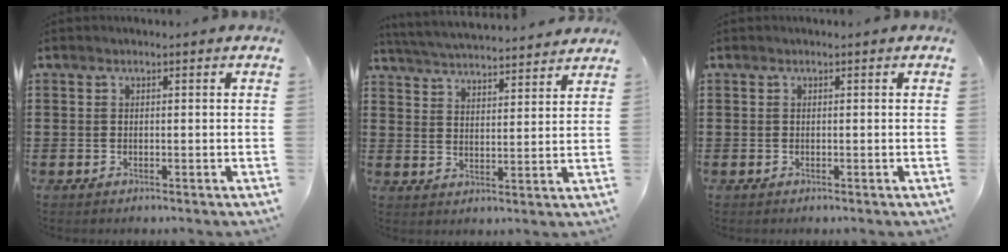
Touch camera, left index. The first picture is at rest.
{"total": 4.5, "force": [4.5, -0.3, 0.6], "torque": [-0.033, -0.031, 0.076]}
{"total": 0.0}